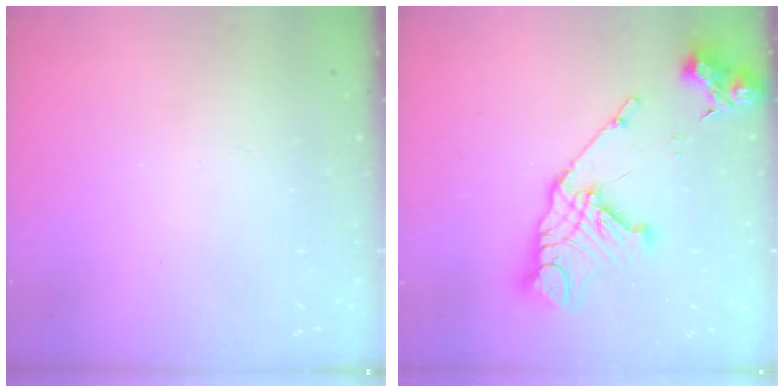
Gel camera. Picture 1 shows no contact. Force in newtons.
{"total": 16.3, "press": 16.2, "slide": 1.8}